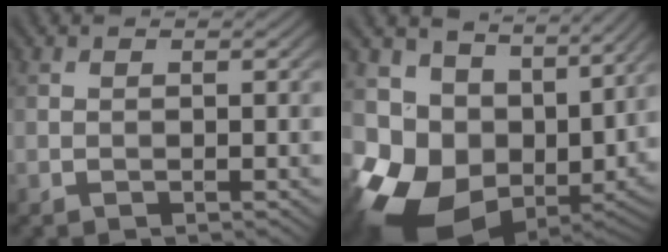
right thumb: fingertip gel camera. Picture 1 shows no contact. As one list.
[{"total": 14.8, "force": [0.4, 11.7, 9.0], "torque": [-0.211, -0.047, 0.044]}]